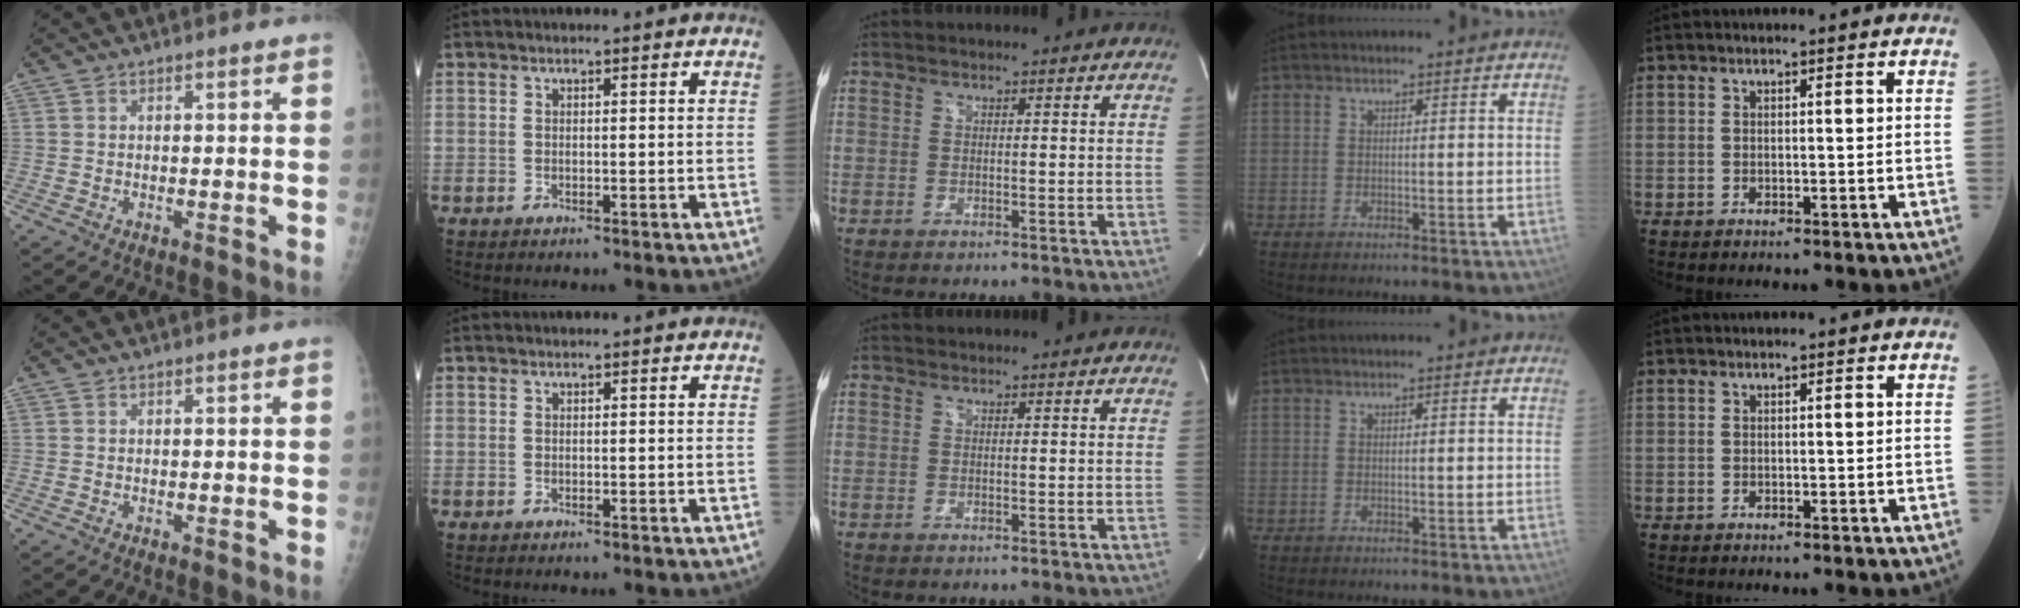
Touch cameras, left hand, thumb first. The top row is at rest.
{}